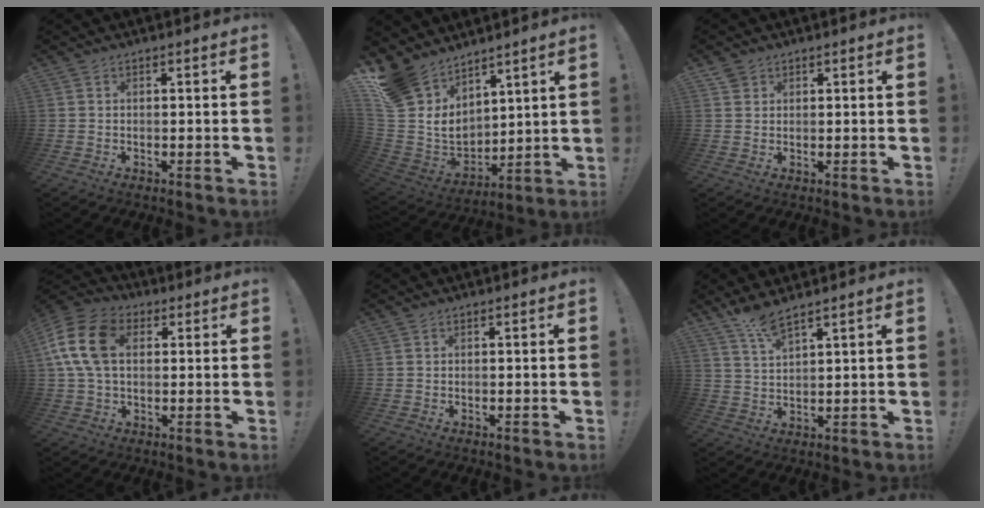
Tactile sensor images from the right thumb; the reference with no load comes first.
{"total": 13.8, "force": [9.8, 8.4, 4.8], "torque": [-0.116, -0.075, 0.198]}
{"total": 2.0, "force": [1.4, 1.3, 0.4], "torque": [-0.005, -0.005, 0.027]}
{"total": 15.6, "force": [3.3, 10.7, 10.9], "torque": [-0.222, 0.009, 0.063]}
{"total": 0.0}
{"total": 5.9, "force": [4.9, 0.5, 3.3], "torque": [-0.066, -0.029, 0.086]}